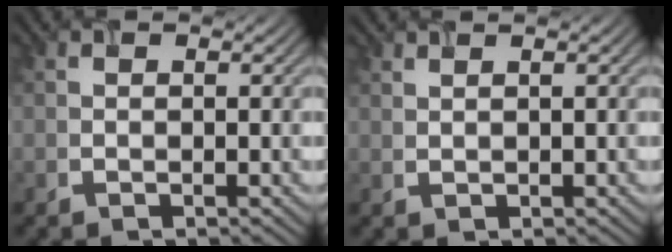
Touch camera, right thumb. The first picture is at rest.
{"total": 0.8, "force": [0.3, -0.7, -0.2], "torque": [-0.002, 0.007, 0.015]}